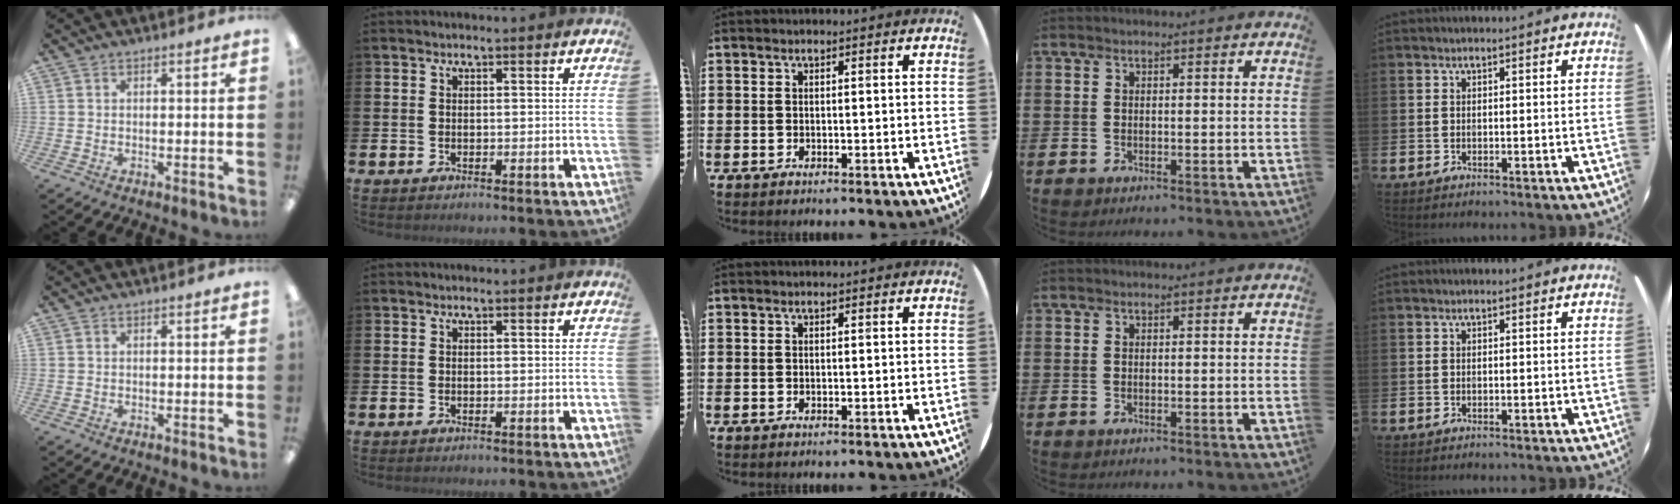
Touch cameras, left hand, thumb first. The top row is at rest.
{}